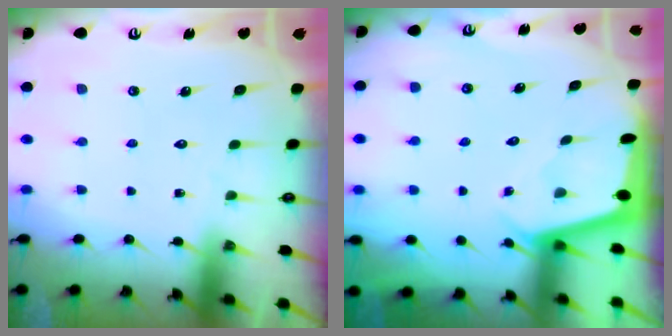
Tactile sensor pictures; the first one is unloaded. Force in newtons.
{"total": 2.1, "press": 2.1, "slide": 0.1}